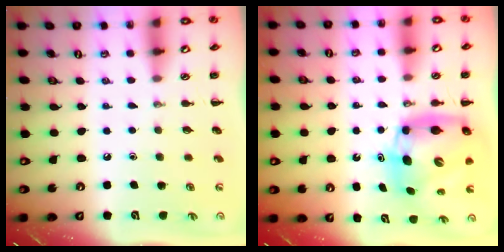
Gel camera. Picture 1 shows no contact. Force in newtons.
{"total": 9.0, "press": 8.7, "slide": 2.3}